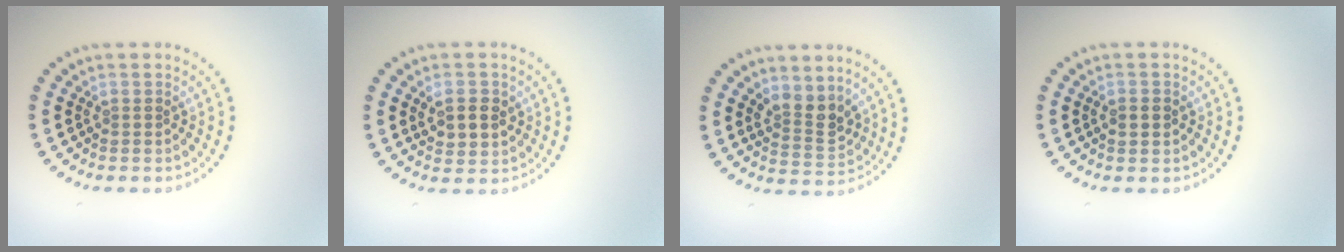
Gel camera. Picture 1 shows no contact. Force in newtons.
{"total": 3.0, "press": 3.0, "slide": 0.6}
{"total": 3.0, "press": 2.6, "slide": 1.4}
{"total": 1.9, "press": 1.9, "slide": 0.1}